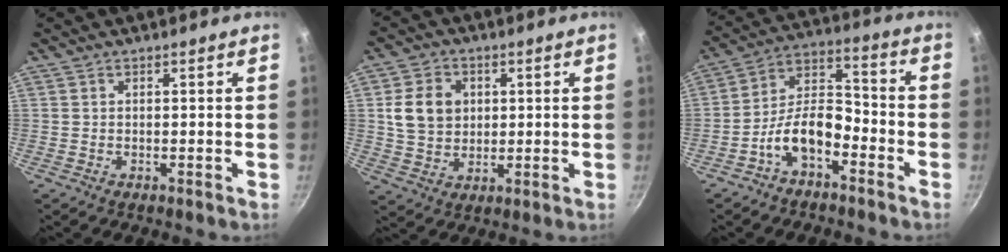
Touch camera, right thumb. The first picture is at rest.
{"total": 9.4, "force": [1.8, 7.6, 5.2], "torque": [-0.072, 0.000, 0.030]}
{"total": 10.7, "force": [-5.6, 5.6, 7.3], "torque": [-0.111, 0.068, -0.114]}